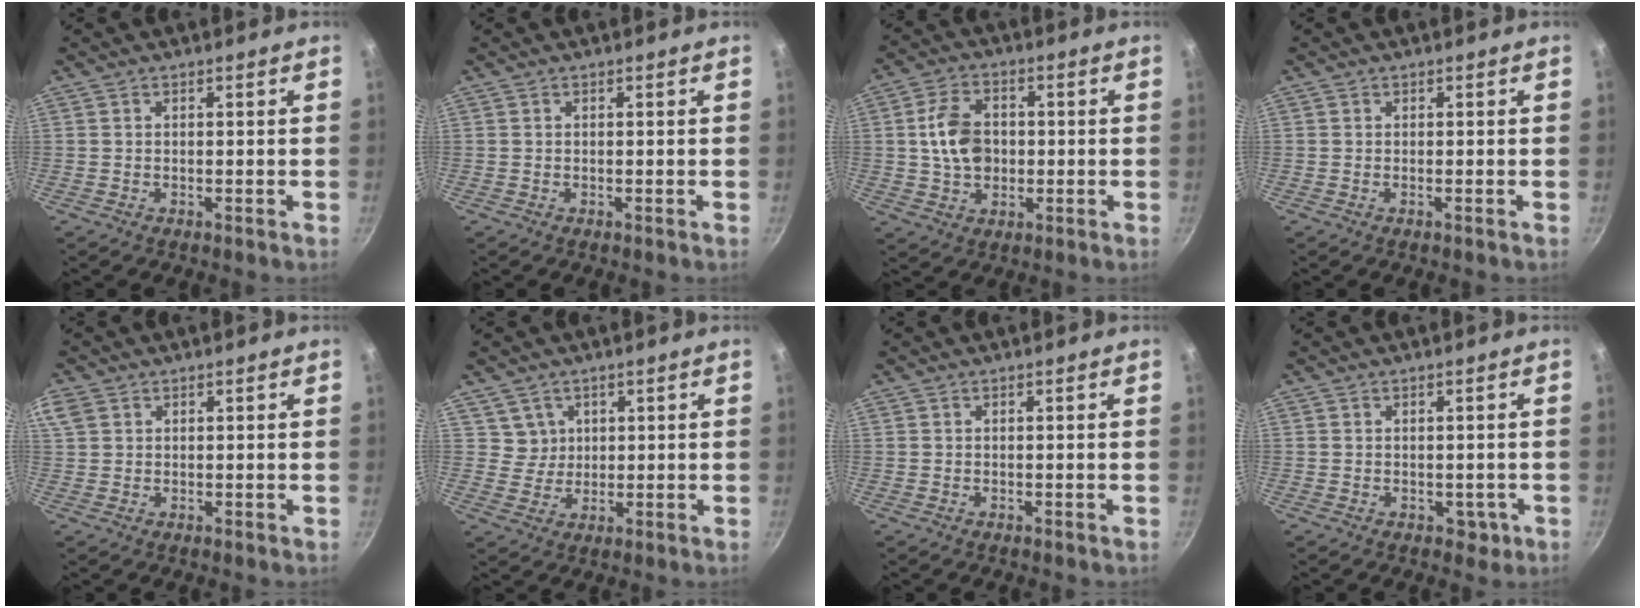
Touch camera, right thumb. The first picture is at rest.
{"total": 0.0}
{"total": 9.2, "force": [0.2, 6.7, 6.3], "torque": [-0.100, 0.011, 0.001]}
{"total": 0.0}
{"total": 5.8, "force": [2.6, 4.2, 3.0], "torque": [-0.068, 0.015, 0.054]}
{"total": 3.9, "force": [1.8, 3.4, 0.2], "torque": [0.022, 0.001, 0.035]}
{"total": 0.0}
{"total": 2.4, "force": [-0.5, 2.0, 1.2], "torque": [0.003, 0.008, 0.004]}